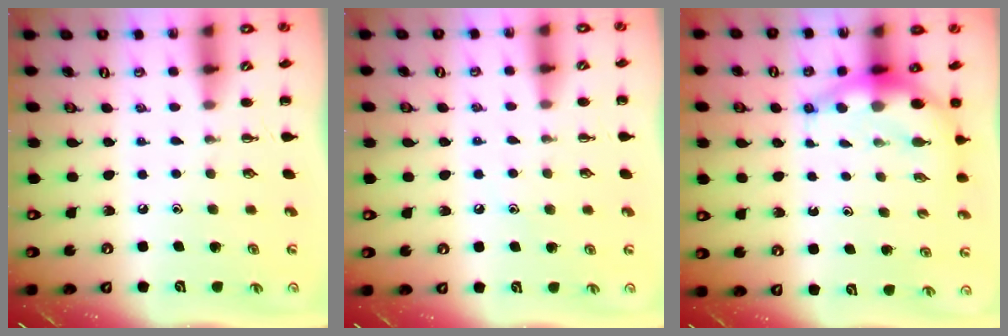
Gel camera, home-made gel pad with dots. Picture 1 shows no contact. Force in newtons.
{"total": 6.0, "press": 5.7, "slide": 1.8}
{"total": 6.5, "press": 6.3, "slide": 1.5}